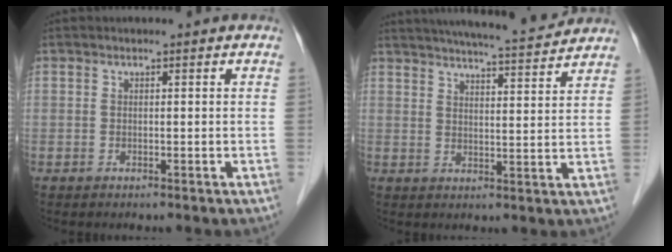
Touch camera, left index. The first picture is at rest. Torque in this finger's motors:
{"motor_torque": [0.44, -0.53, 0.47, 0.08]}